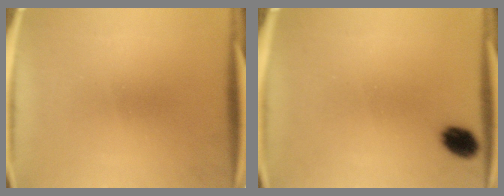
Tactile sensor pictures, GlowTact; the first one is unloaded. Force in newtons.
{"total": 4.7}